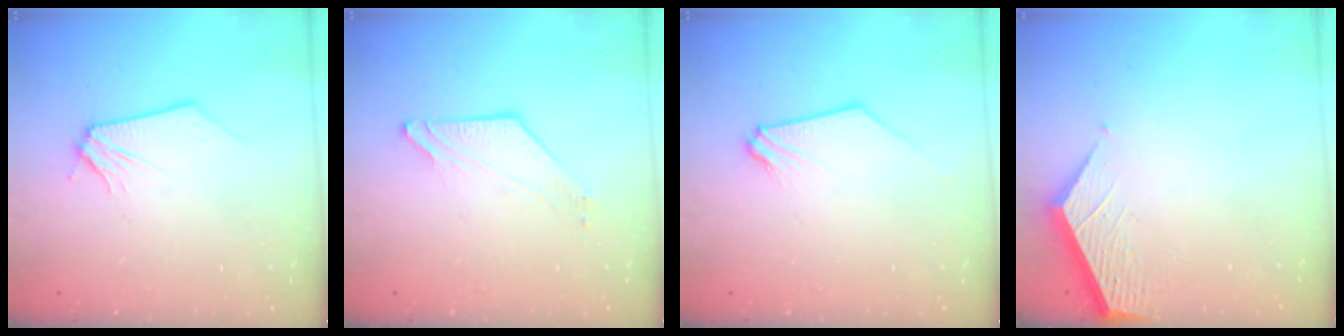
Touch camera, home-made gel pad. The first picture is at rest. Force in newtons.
{"total": 4.5, "press": 4.5, "slide": 0.5}
{"total": 0.0}
{"total": 3.6, "press": 3.6, "slide": 0.4}